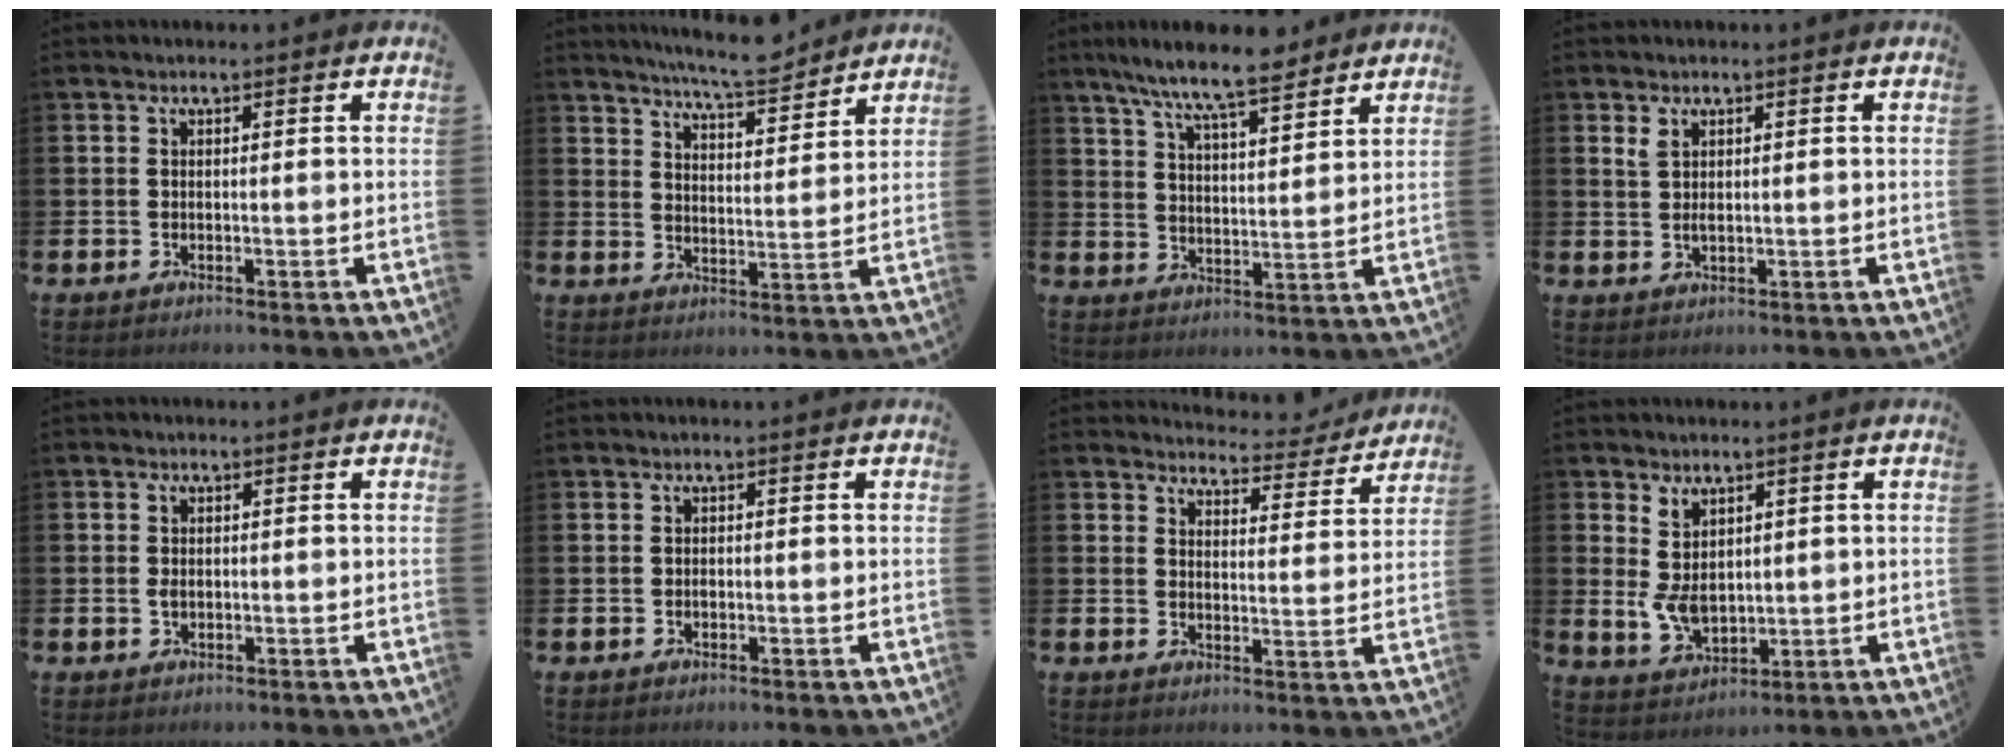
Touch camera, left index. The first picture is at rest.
{"total": 6.9, "force": [6.7, 0.2, 1.6], "torque": [-0.040, -0.040, 0.119]}
{"total": 8.9, "force": [8.1, 1.0, 3.7], "torque": [-0.093, -0.038, 0.145]}
{"total": 1.7, "force": [1.3, 0.8, 0.9], "torque": [-0.008, -0.002, 0.020]}
{"total": 1.4, "force": [0.1, 1.2, 0.8], "torque": [-0.014, 0.007, -0.001]}
{"total": 0.5, "force": [-0.1, 0.4, 0.3], "torque": [-0.004, 0.000, -0.004]}
{"total": 4.2, "force": [4.1, 1.0, 0.2], "torque": [-0.010, -0.033, 0.067]}
{"total": 4.9, "force": [1.6, 3.4, 3.1], "torque": [-0.061, 0.005, 0.031]}